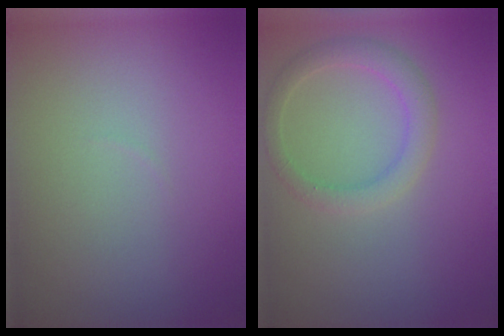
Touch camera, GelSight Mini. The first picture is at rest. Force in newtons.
{"total": 2.5, "press": 2.5, "slide": 0.2}